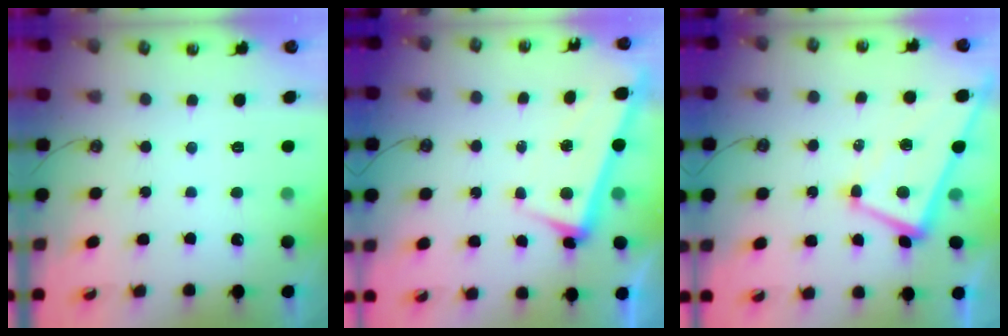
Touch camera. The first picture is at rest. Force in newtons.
{"total": 3.2, "press": 3.0, "slide": 1.0}
{"total": 2.1, "press": 2.0, "slide": 0.7}